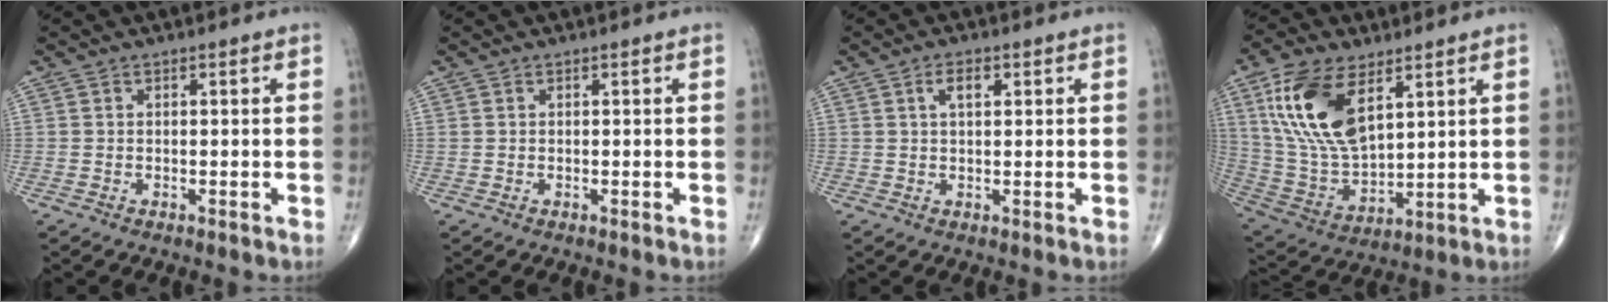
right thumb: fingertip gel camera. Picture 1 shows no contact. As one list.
[{"total": 0.0}, {"total": 3.1, "force": [1.2, 1.5, 2.5], "torque": [-0.042, 0.001, 0.022]}, {"total": 17.8, "force": [7.8, 8.9, 13.4], "torque": [-0.252, -0.027, 0.159]}]